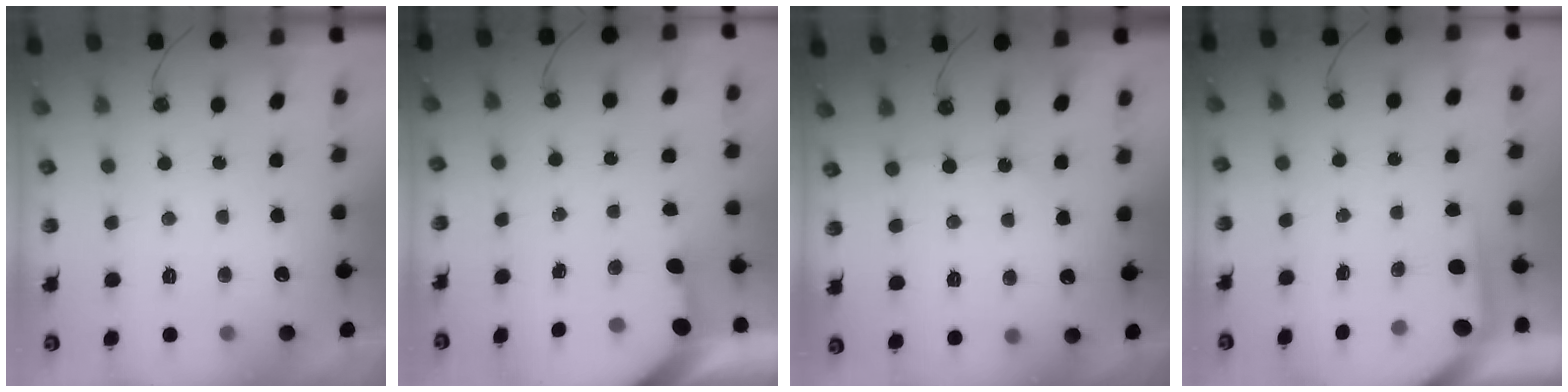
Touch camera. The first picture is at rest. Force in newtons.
{"total": 3.4, "press": 3.4, "slide": 0.3}
{"total": 2.9, "press": 2.9, "slide": 0.5}
{"total": 3.6, "press": 3.6, "slide": 0.3}